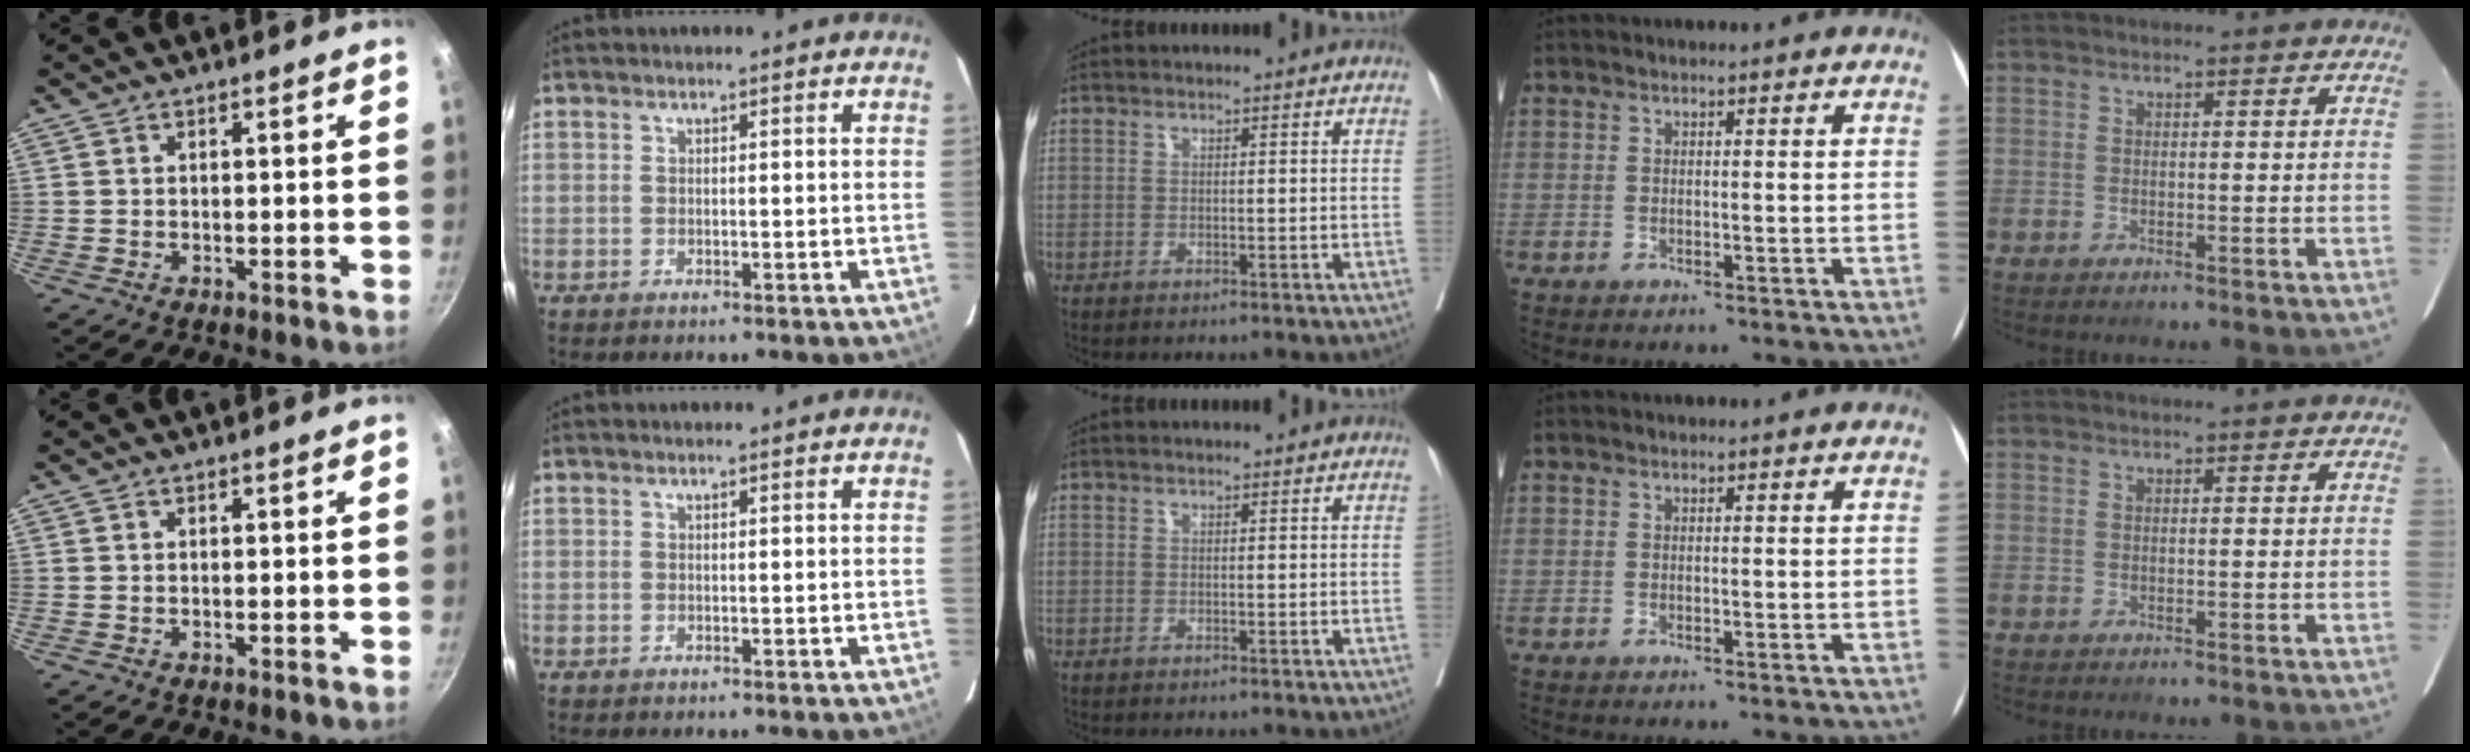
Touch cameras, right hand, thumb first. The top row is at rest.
{}